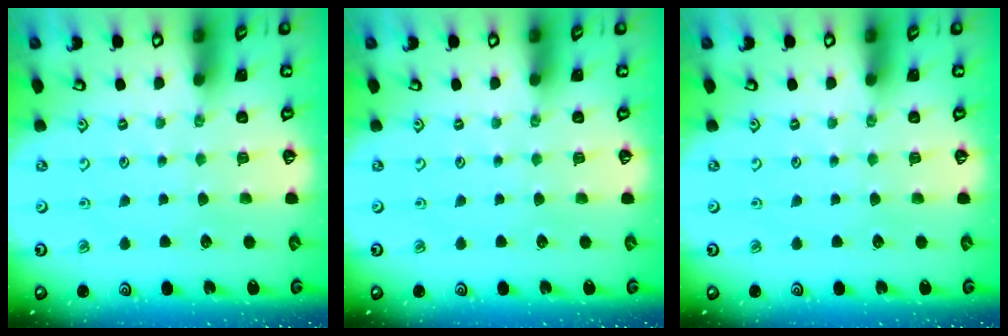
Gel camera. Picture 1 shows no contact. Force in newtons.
{"total": 0.0}
{"total": 0.0}